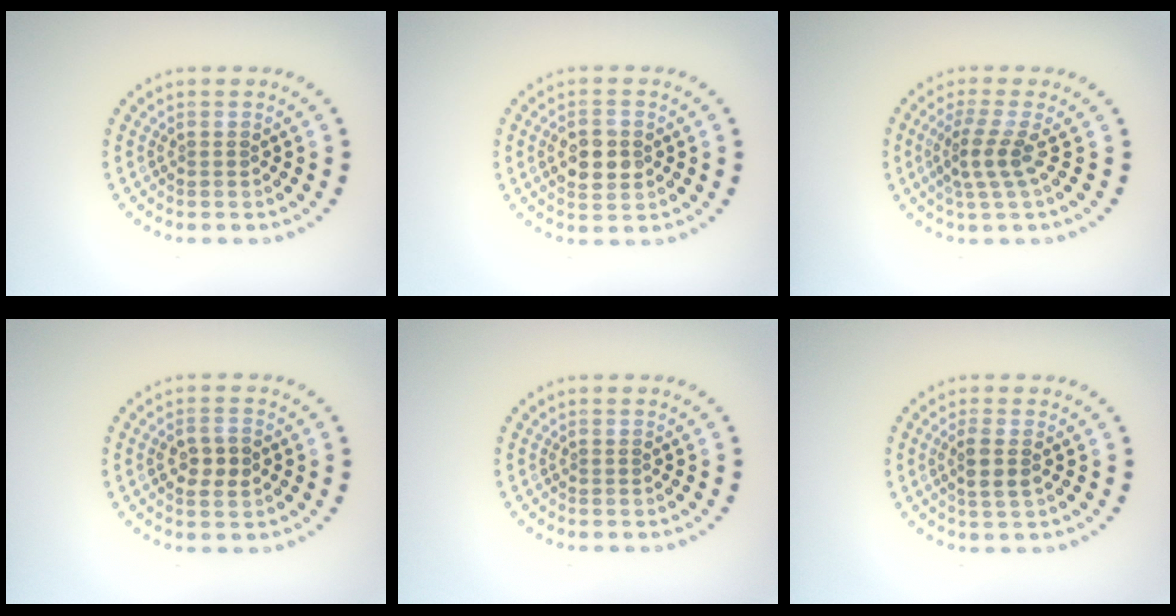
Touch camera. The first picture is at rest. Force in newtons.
{"total": 3.4, "press": 3.4, "slide": 0.2}
{"total": 2.6, "press": 1.8, "slide": 1.9}
{"total": 2.6, "press": 2.6, "slide": 0.2}
{"total": 0.0}
{"total": 2.0, "press": 1.8, "slide": 0.9}